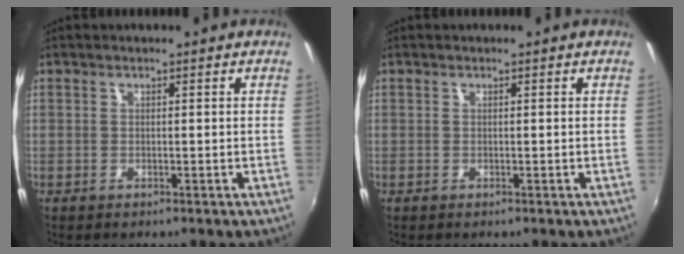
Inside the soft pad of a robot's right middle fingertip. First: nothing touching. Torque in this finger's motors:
{"motor_torque": [0.00, 0.00, 0.00, 0.00]}